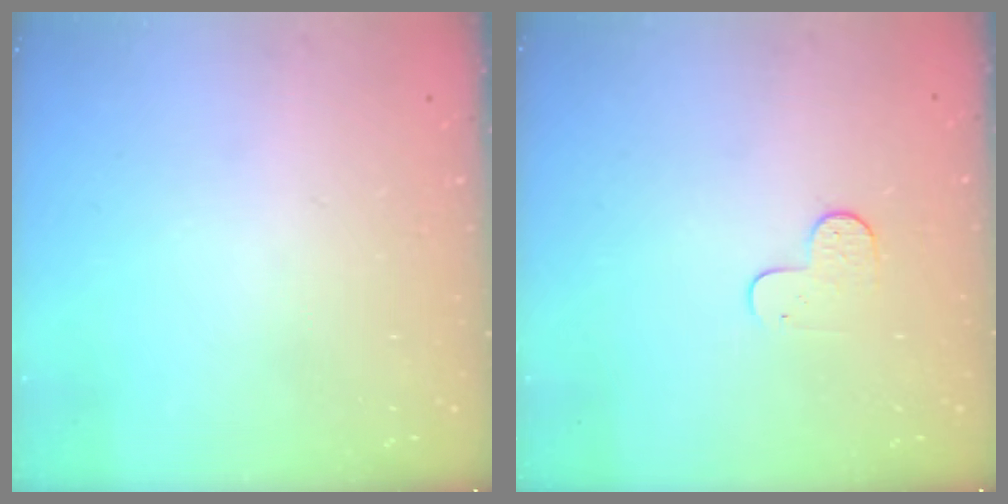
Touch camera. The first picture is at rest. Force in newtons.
{"total": 5.5, "press": 5.4, "slide": 0.6}